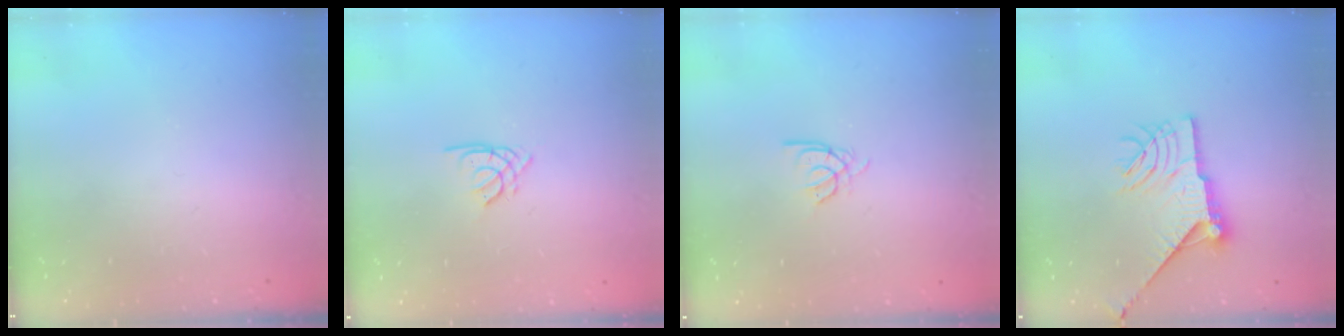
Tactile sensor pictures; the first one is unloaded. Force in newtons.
{"total": 1.4, "press": 1.4, "slide": 0.3}
{"total": 2.4, "press": 2.4, "slide": 0.4}
{"total": 13.8, "press": 13.8, "slide": 0.6}